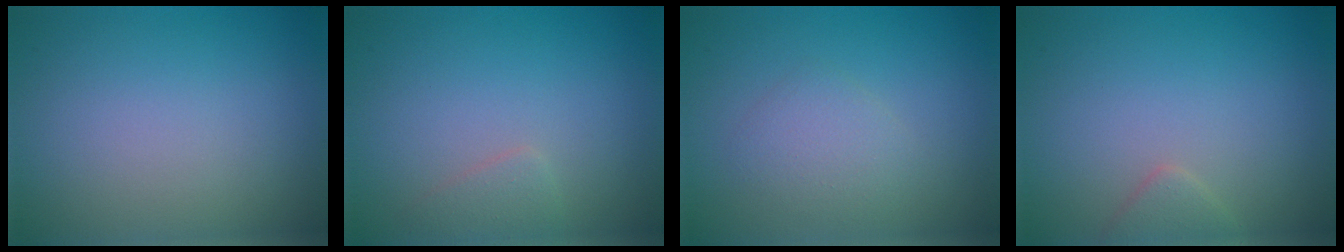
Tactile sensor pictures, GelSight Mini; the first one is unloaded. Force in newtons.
{"total": 1.2, "press": 1.2, "slide": 0.1}
{"total": 2.1, "press": 2.1, "slide": 0.0}
{"total": 1.5, "press": 1.5, "slide": 0.1}